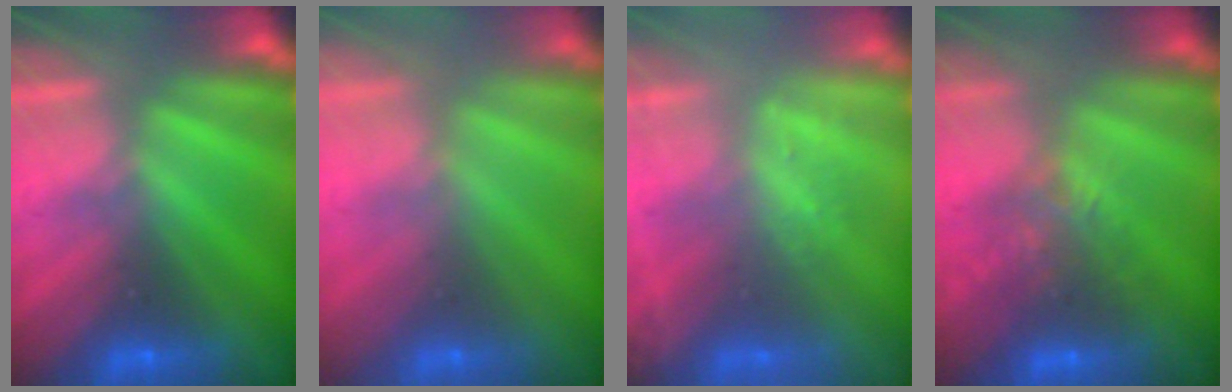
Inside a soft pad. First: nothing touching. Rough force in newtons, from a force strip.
{"total": 2.8}
{"total": 2.4}
{"total": 4.5}